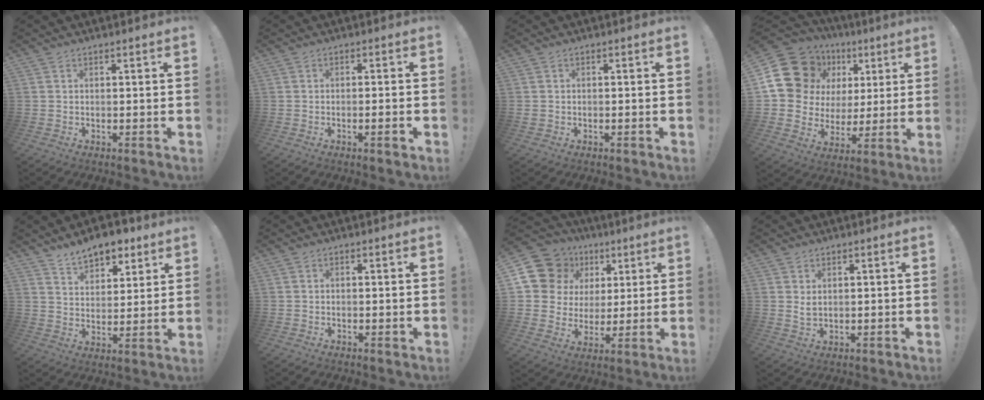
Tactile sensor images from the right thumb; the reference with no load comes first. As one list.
[{"total": 3.0, "force": [-1.2, 0.2, 2.8], "torque": [-0.044, -0.001, -0.018]}, {"total": 1.1, "force": [-0.7, 0.7, 0.4], "torque": [-0.010, 0.003, -0.012]}, {"total": 18.9, "force": [8.1, 15.1, 8.1], "torque": [-0.119, -0.038, 0.181]}, {"total": 10.0, "force": [7.7, 5.0, 3.9], "torque": [-0.059, -0.048, 0.146]}, {"total": 0.7, "force": [0.0, 0.5, 0.4], "torque": [-0.012, 0.005, 0.000]}, {"total": 15.2, "force": [6.8, 12.5, 5.2], "torque": [-0.081, -0.027, 0.148]}, {"total": 2.6, "force": [1.6, 1.3, 1.6], "torque": [-0.018, -0.005, 0.025]}]